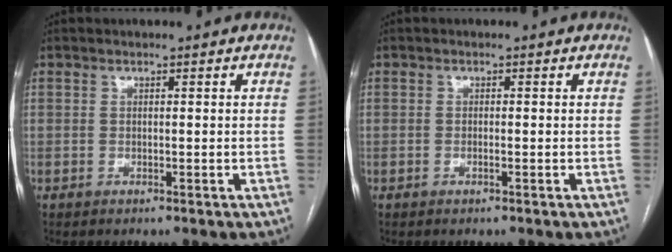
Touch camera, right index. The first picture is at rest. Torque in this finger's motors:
{"motor_torque": [-0.10, -0.05, -0.03, 0.00]}